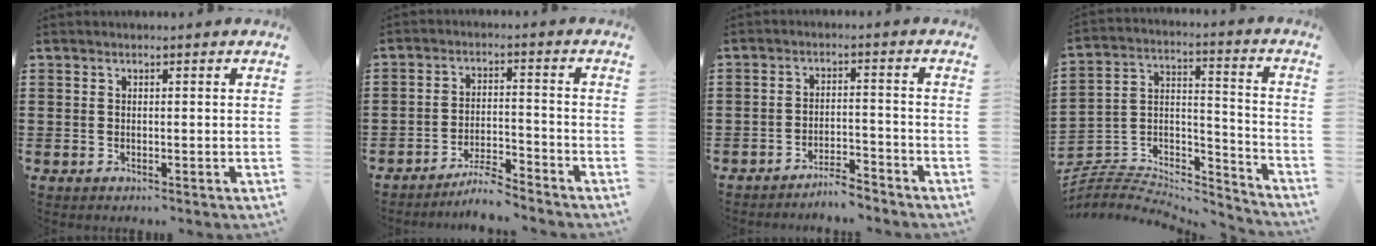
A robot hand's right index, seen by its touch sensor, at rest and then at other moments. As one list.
[{"total": 5.2, "force": [-4.9, 0.3, 1.7], "torque": [-0.031, 0.003, -0.094]}, {"total": 3.9, "force": [-3.9, -0.1, 0.6], "torque": [-0.017, 0.000, -0.080]}, {"total": 4.7, "force": [-4.2, 1.9, 0.7], "torque": [-0.024, -0.007, -0.088]}]